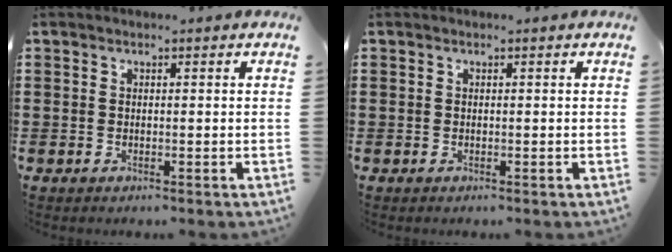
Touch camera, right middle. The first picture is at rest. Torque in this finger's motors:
{"motor_torque": [-0.03, -0.10, 0.00, 0.02]}